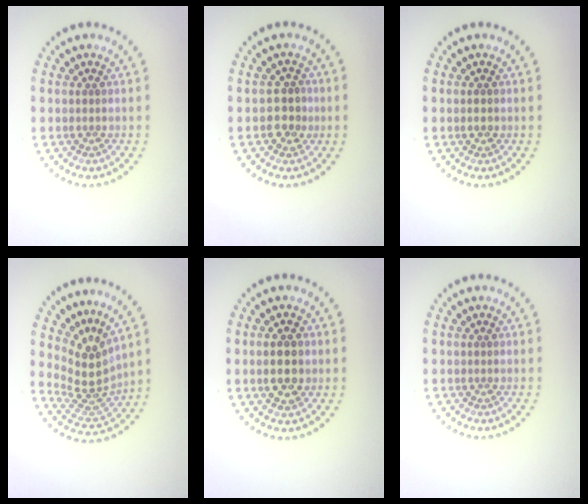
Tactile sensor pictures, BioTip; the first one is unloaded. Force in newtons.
{"total": 2.4, "press": 2.4, "slide": 0.7}
{"total": 1.3, "press": 1.3, "slide": 0.1}
{"total": 3.9, "press": 2.7, "slide": 2.9}
{"total": 3.8, "press": 3.8, "slide": 0.3}
{"total": 0.0}